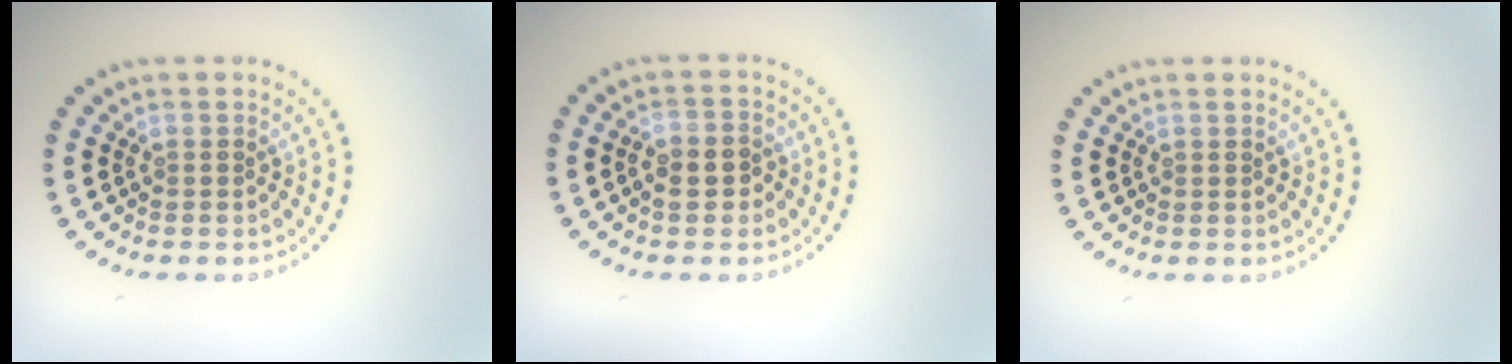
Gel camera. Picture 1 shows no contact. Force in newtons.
{"total": 2.6, "press": 2.6, "slide": 0.6}
{"total": 0.0}